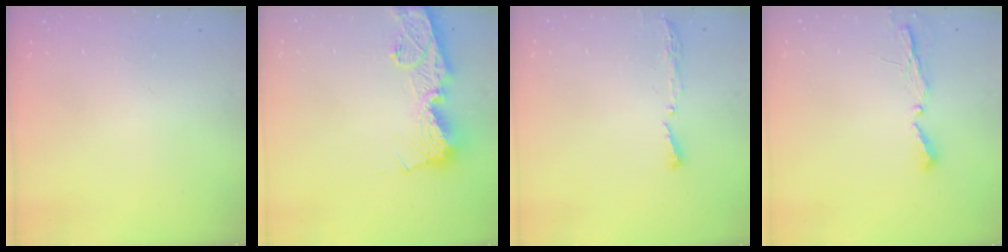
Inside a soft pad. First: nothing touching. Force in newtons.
{"total": 16.1, "press": 16.0, "slide": 1.6}
{"total": 3.4, "press": 3.4, "slide": 0.4}
{"total": 4.5, "press": 4.5, "slide": 0.4}